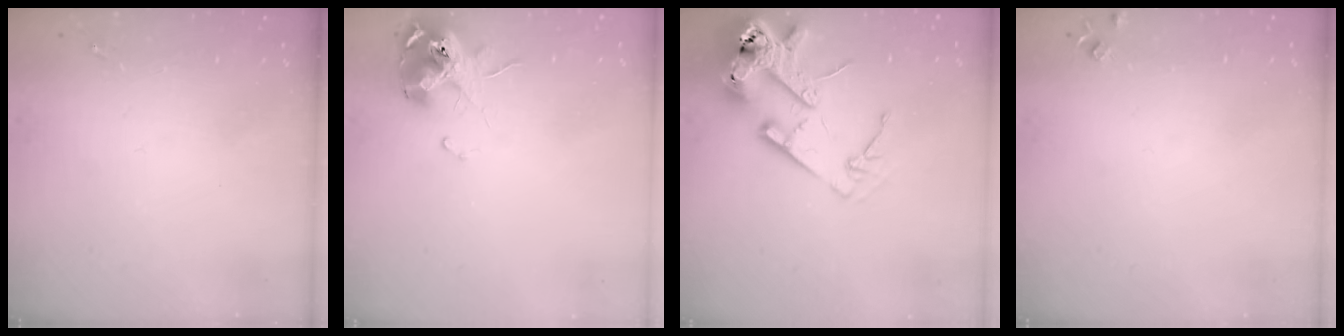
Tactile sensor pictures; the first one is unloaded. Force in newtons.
{"total": 12.0, "press": 11.9, "slide": 1.4}
{"total": 18.0, "press": 17.9, "slide": 2.6}
{"total": 4.3, "press": 4.3, "slide": 0.7}